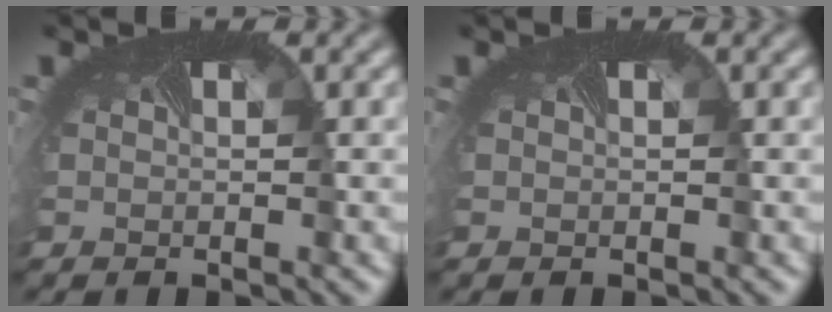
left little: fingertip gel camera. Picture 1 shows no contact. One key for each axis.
{"total": 0.0}